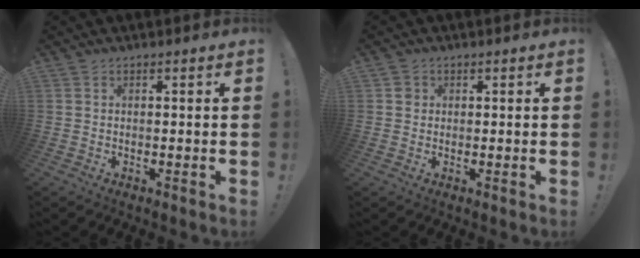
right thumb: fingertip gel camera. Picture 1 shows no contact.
{"total": 1.7, "force": [0.3, 1.7, 0.3], "torque": [0.003, 0.002, 0.004]}